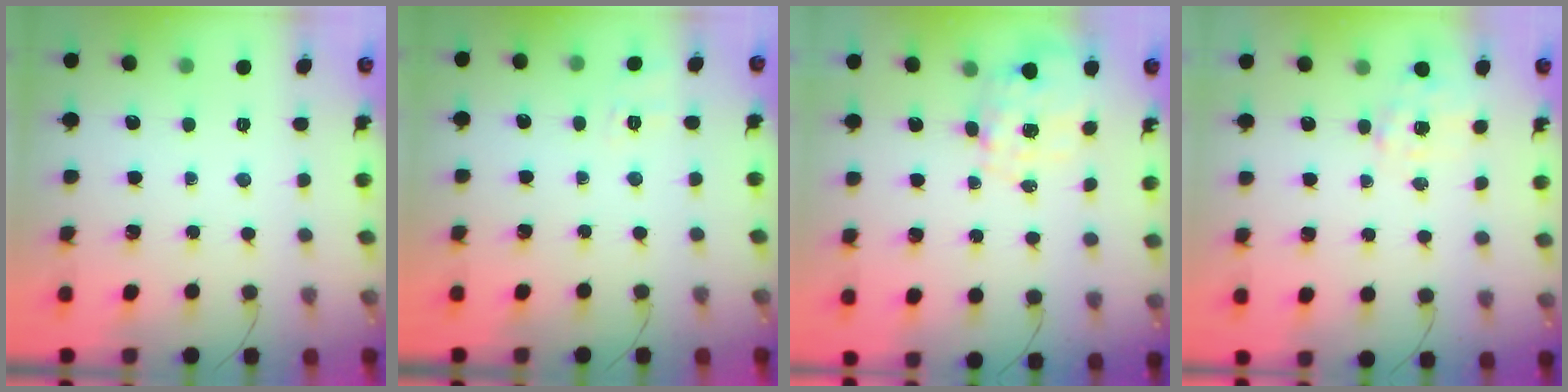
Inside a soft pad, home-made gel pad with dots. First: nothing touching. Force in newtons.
{"total": 2.5, "press": 1.6, "slide": 1.9}
{"total": 1.1, "press": 1.0, "slide": 0.5}
{"total": 2.2, "press": 2.1, "slide": 0.7}